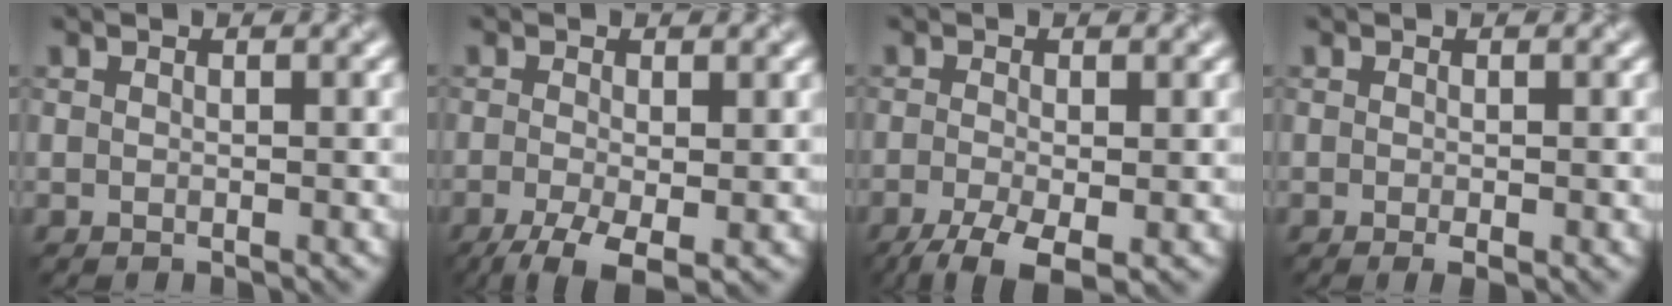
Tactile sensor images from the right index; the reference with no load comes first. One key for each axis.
{"total": 5.4, "fx": -2.5, "fy": 1.9, "fz": 4.4, "tx": -0.088, "ty": -0.009, "tz": -0.043}
{"total": 5.2, "fx": -2.8, "fy": 1.7, "fz": 4.0, "tx": -0.079, "ty": -0.009, "tz": -0.051}
{"total": 1.1, "fx": -0.4, "fy": 0.2, "fz": 1.0, "tx": -0.017, "ty": -0.005, "tz": -0.005}